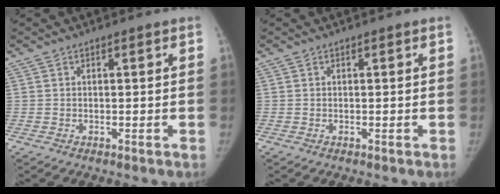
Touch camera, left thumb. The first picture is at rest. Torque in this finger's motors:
{"motor_torque": [0.03, 0.25, 0.02, -0.18, 0.05]}